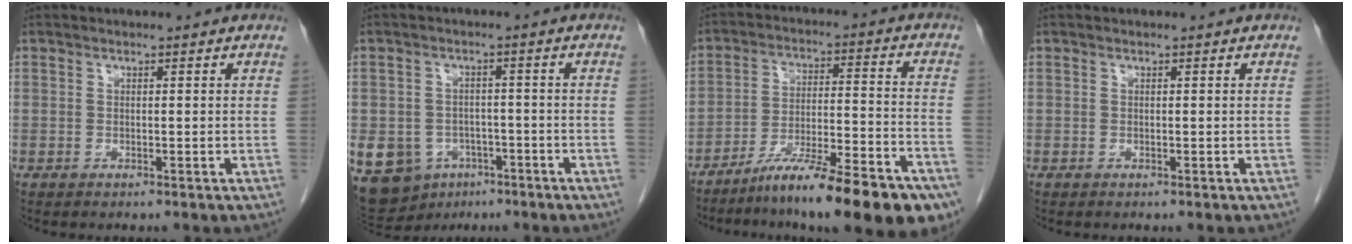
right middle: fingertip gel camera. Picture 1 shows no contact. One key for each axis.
{"total": 16.1, "fx": -7.3, "fy": 12.9, "fz": 6.4, "tx": -0.177, "ty": 0.003, "tz": -0.096}
{"total": 20.2, "fx": -14.8, "fy": 2.3, "fz": 13.5, "tx": -0.147, "ty": 0.004, "tz": -0.235}
{"total": 0.0}